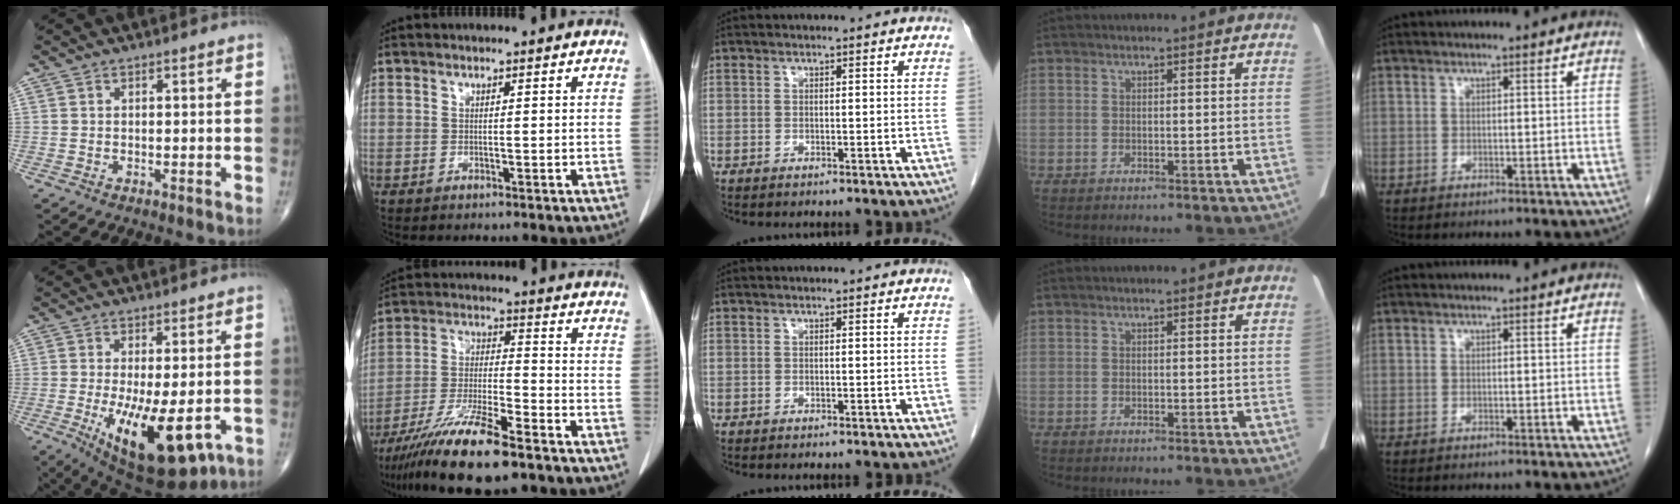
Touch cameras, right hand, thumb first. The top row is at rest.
{"thumb": {"total": 15.5, "force": [-4.9, 5.9, 13.5], "torque": [-0.214, -0.022, -0.056]}, "index": {"total": 14.7, "force": [-10.4, 1.8, 10.2], "torque": [-0.204, -0.037, -0.185]}}